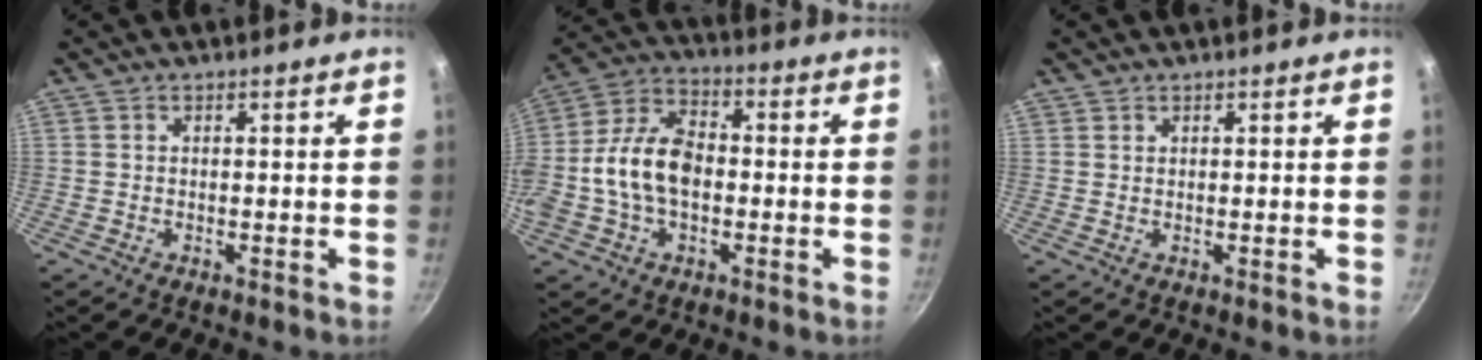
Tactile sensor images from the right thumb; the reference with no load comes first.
{"total": 13.8, "force": [-1.4, 8.9, 10.4], "torque": [-0.179, 0.037, -0.040]}
{"total": 0.6, "force": [0.3, 0.4, -0.1], "torque": [0.008, -0.003, 0.005]}